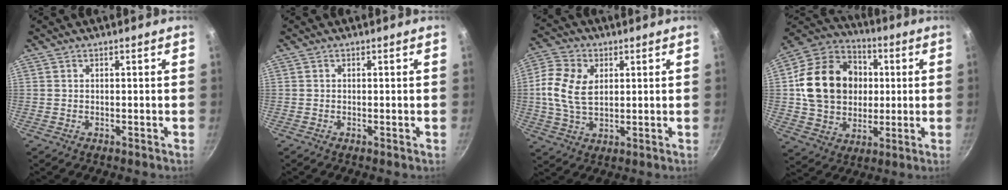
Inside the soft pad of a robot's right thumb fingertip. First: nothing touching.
{"total": 0.0}
{"total": 10.9, "force": [1.7, 7.2, 8.0], "torque": [-0.161, 0.004, 0.032]}
{"total": 20.1, "force": [1.7, 16.3, 11.6], "torque": [-0.186, 0.020, 0.035]}